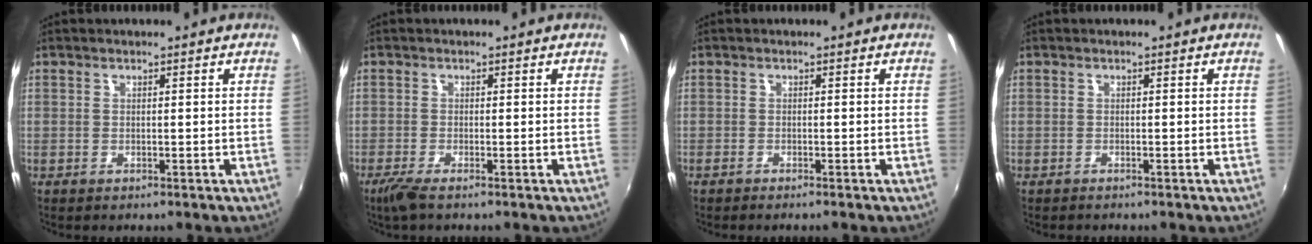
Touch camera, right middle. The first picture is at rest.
{"total": 3.6, "force": [-2.7, 0.1, 2.4], "torque": [-0.063, -0.011, -0.057]}
{"total": 0.6, "force": [-0.6, 0.0, 0.2], "torque": [-0.003, -0.003, -0.013]}
{"total": 0.6, "force": [-0.5, 0.3, 0.0], "torque": [-0.001, 0.001, -0.006]}